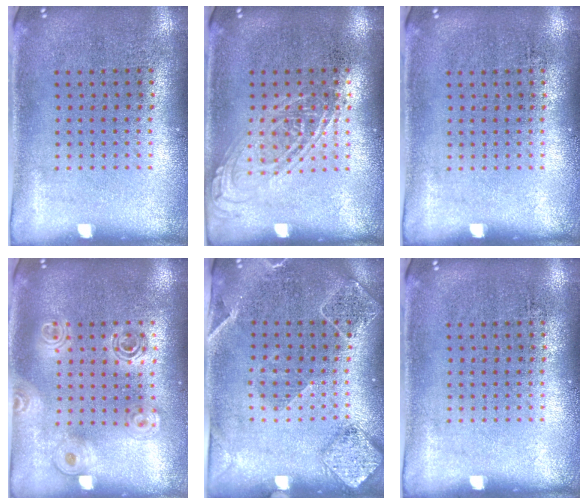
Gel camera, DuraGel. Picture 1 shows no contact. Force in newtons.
{"total": 1.0, "press": 1.0, "slide": 0.1}
{"total": 0.0}
{"total": 1.5, "press": 1.4, "slide": 0.7}
{"total": 1.7, "press": 1.7, "slide": 0.5}
{"total": 0.0}